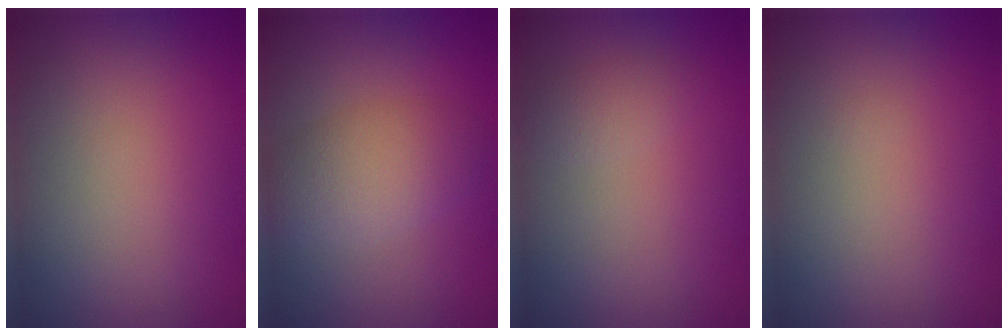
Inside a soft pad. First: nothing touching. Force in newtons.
{"total": 3.9, "press": 3.9, "slide": 0.1}
{"total": 1.2, "press": 1.2, "slide": 0.0}
{"total": 0.0}